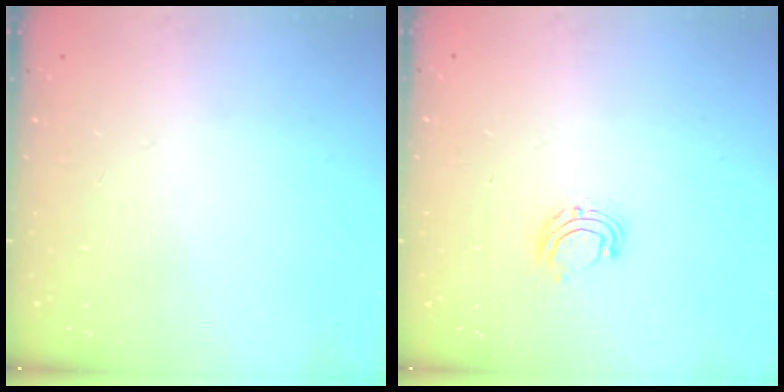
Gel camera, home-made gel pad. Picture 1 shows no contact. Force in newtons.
{"total": 5.9, "press": 5.9, "slide": 0.4}